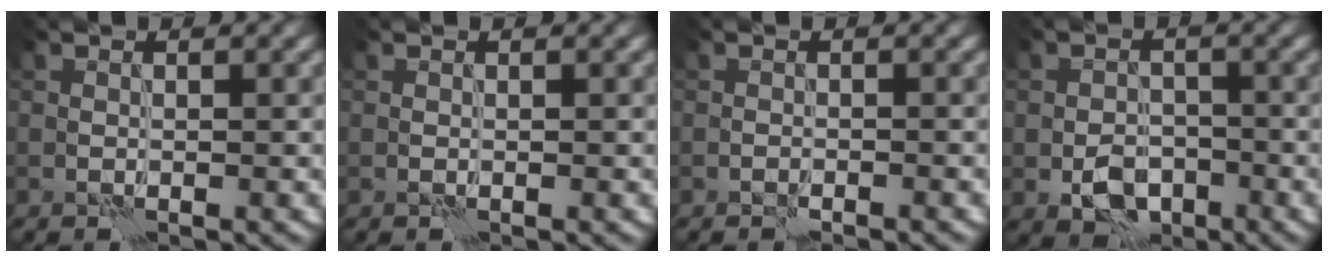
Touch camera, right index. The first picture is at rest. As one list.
[{"total": 0.0}, {"total": 0.7, "force": [-0.7, -0.1, 0.2], "torque": [-0.002, 0.004, -0.014]}, {"total": 3.9, "force": [-1.7, 2.7, 2.3], "torque": [-0.036, -0.005, -0.032]}]